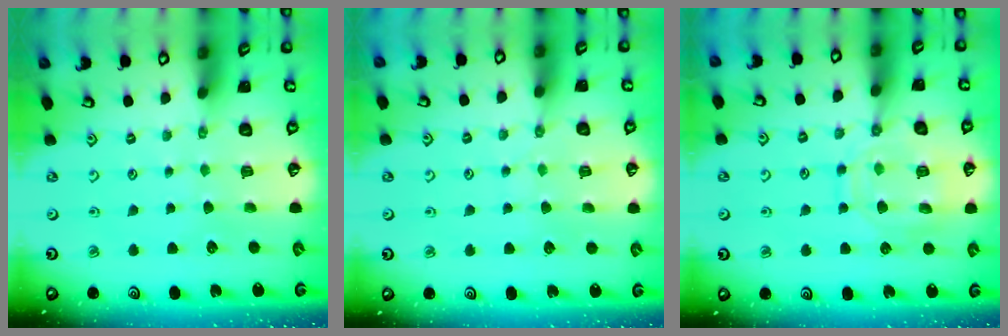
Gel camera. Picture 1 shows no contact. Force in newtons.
{"total": 4.5, "press": 4.4, "slide": 0.4}
{"total": 13.4, "press": 13.3, "slide": 1.2}